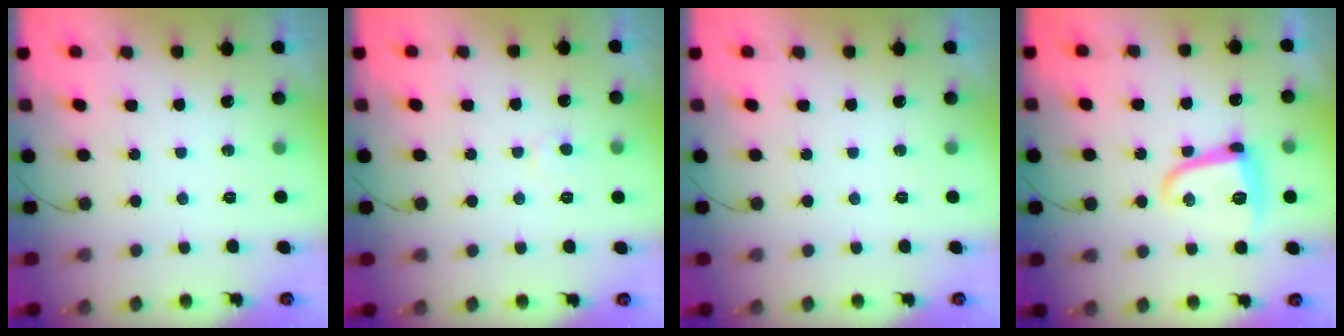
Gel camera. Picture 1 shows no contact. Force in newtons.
{"total": 3.3, "press": 3.3, "slide": 0.2}
{"total": 0.0}
{"total": 10.5, "press": 10.5, "slide": 0.7}